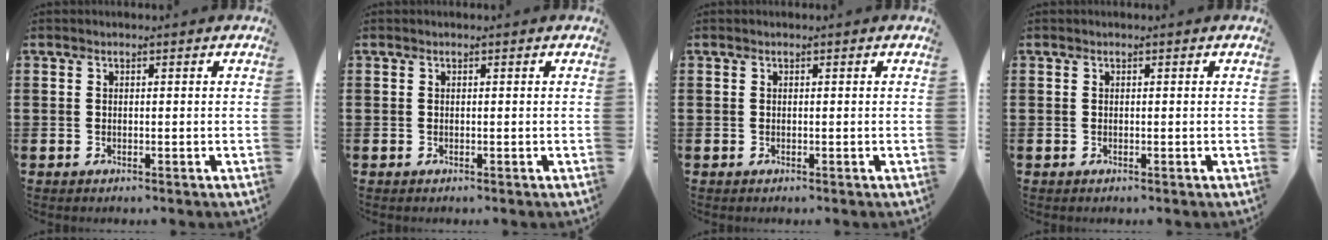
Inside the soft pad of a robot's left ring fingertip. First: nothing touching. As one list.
[{"total": 0.0}, {"total": 0.0}, {"total": 0.0}]